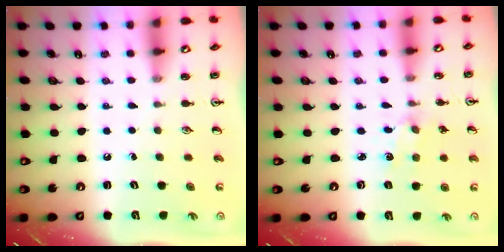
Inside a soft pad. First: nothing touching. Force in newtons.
{"total": 1.8, "press": 1.8, "slide": 0.3}